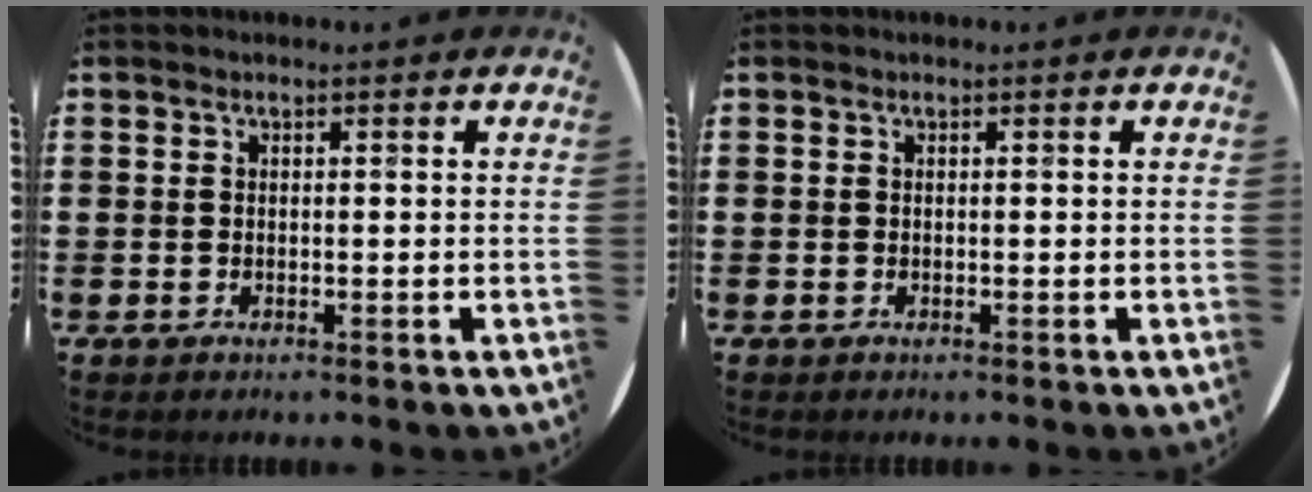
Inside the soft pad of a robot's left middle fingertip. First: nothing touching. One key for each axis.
{"total": 0.0}